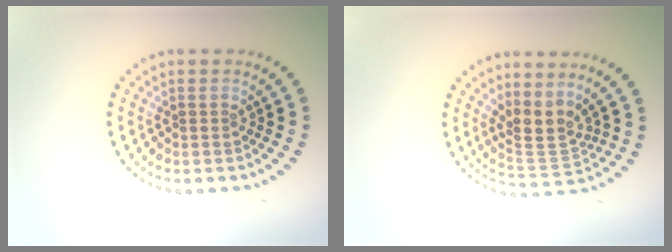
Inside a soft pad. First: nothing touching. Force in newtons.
{"total": 3.2, "press": 2.3, "slide": 2.1}